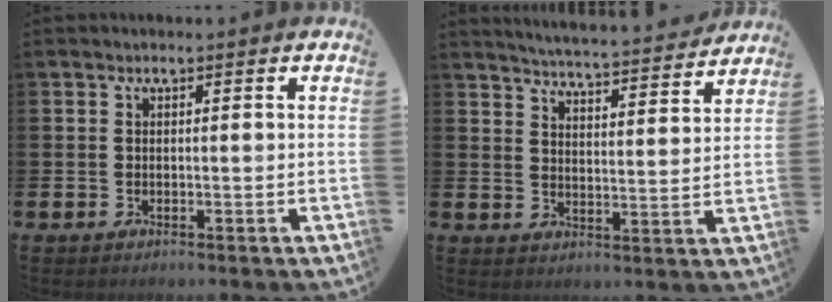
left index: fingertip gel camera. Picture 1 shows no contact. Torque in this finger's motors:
{"motor_torque": [0.94, -1.21, 0.32, 0.05]}